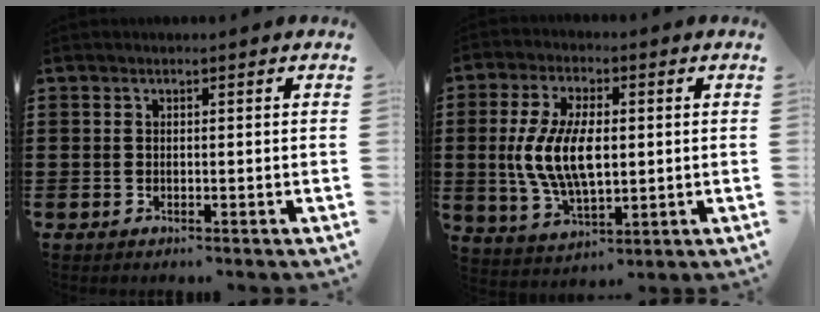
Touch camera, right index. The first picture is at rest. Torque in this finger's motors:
{"motor_torque": [1.49, -0.65, 1.05, 0.21]}